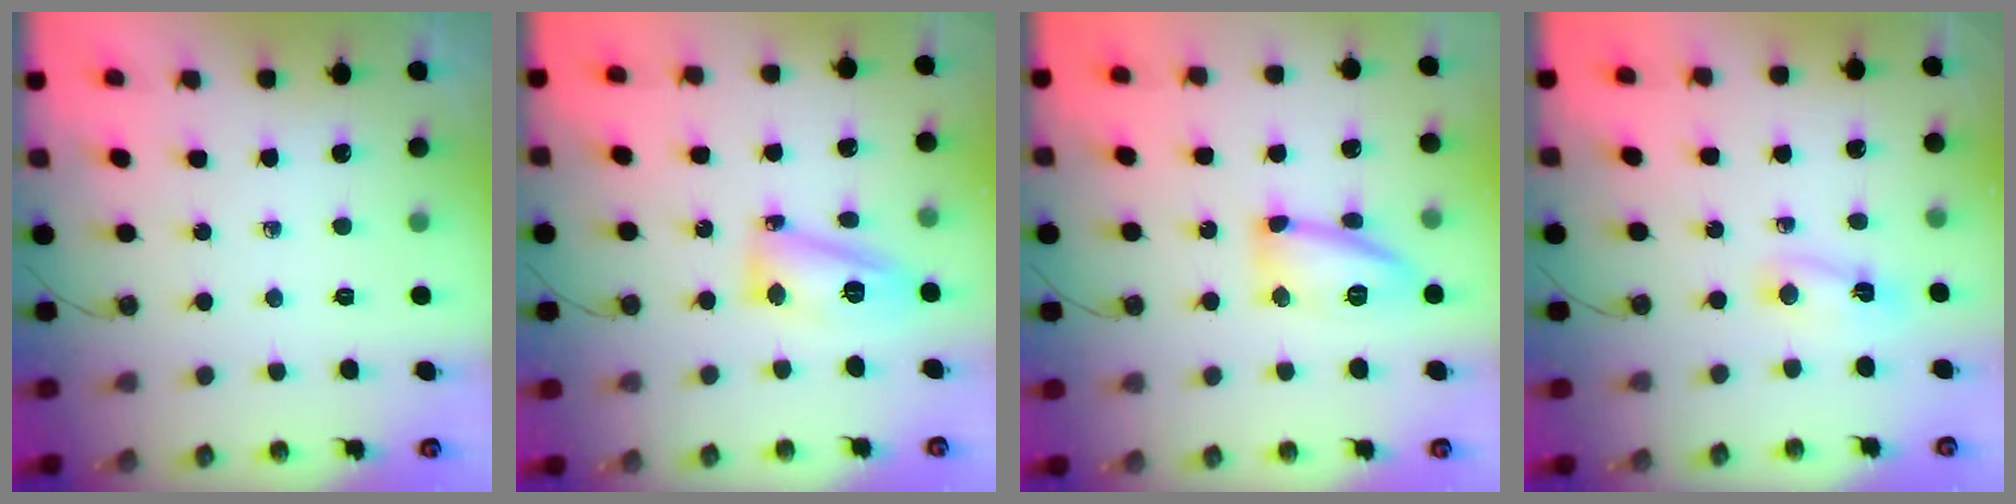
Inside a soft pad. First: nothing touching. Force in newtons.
{"total": 13.0, "press": 12.9, "slide": 1.5}
{"total": 14.5, "press": 14.4, "slide": 1.1}
{"total": 2.8, "press": 2.7, "slide": 0.6}